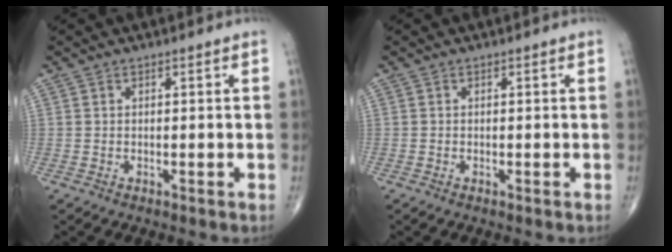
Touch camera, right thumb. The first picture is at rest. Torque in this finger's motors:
{"motor_torque": [3.80, 1.21, 0.75, -1.41, 0.03]}